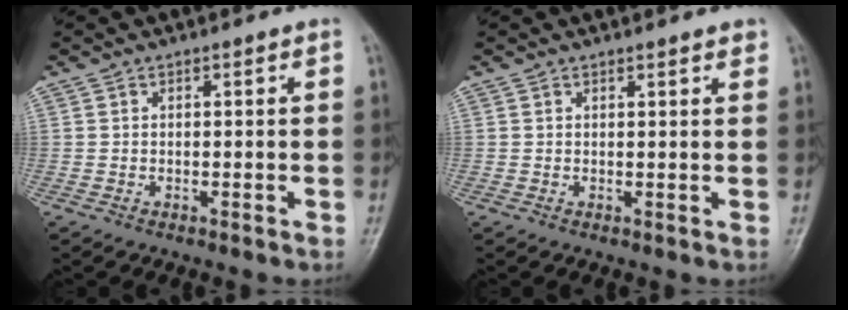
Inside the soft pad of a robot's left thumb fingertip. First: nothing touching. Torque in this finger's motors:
{"motor_torque": [-0.31, -0.08, 0.06, 0.14, 0.01]}